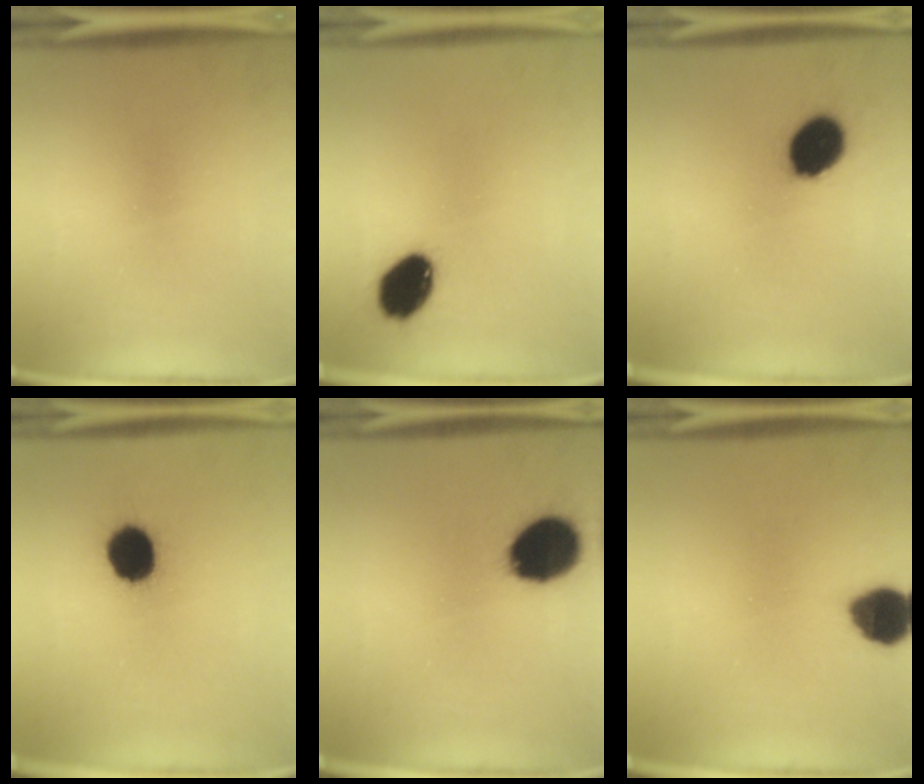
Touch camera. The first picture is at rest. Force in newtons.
{"total": 9.5}
{"total": 10.8}
{"total": 12.9}
{"total": 15.5}
{"total": 9.5}